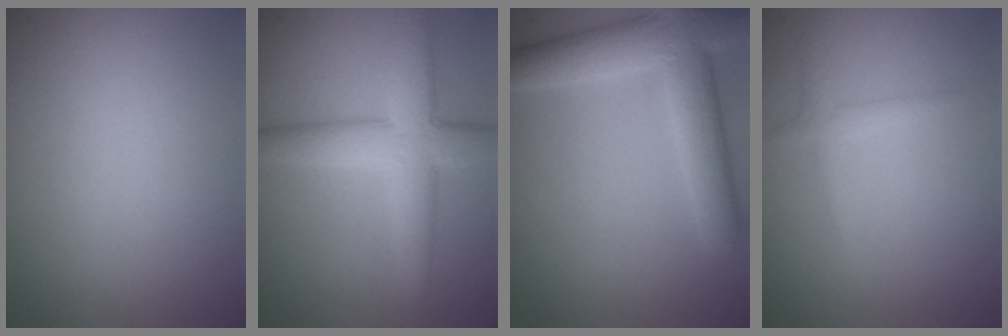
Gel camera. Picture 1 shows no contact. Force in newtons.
{"total": 5.7, "press": 5.7, "slide": 0.2}
{"total": 6.6, "press": 6.6, "slide": 0.4}
{"total": 1.3, "press": 1.3, "slide": 0.1}